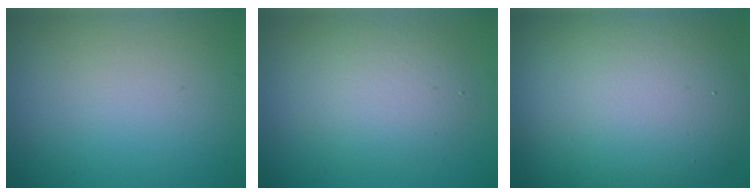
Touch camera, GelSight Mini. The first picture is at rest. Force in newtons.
{"total": 3.7, "press": 3.7, "slide": 0.3}
{"total": 14.5, "press": 14.5, "slide": 0.5}